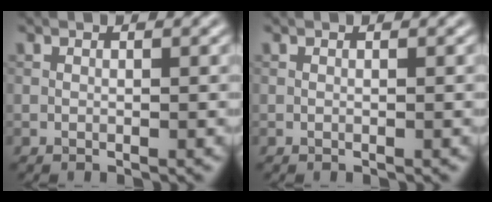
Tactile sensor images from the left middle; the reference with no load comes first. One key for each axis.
{"total": 0.0}